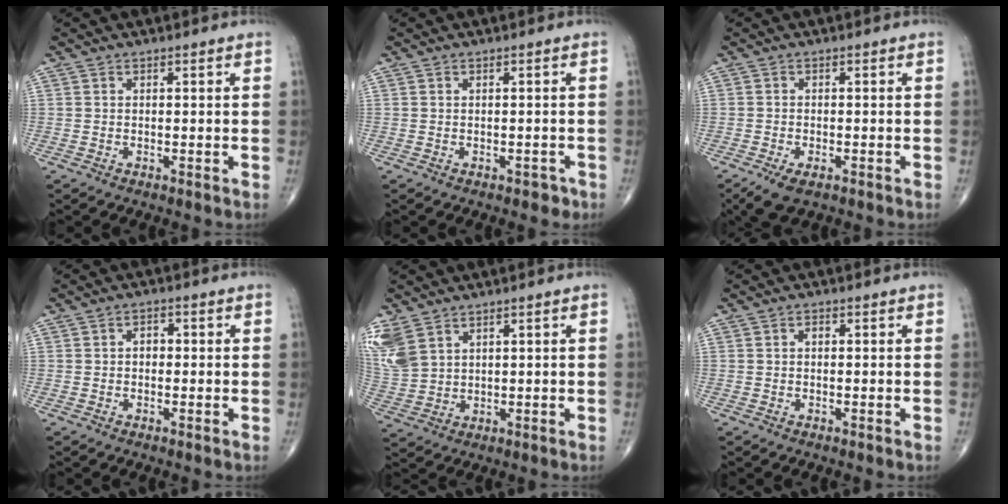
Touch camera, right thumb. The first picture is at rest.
{"total": 1.4, "force": [-0.7, 1.0, 0.5], "torque": [0.002, 0.005, -0.007]}
{"total": 4.4, "force": [-2.5, 2.0, 3.1], "torque": [-0.061, -0.004, -0.041]}
{"total": 2.1, "force": [0.0, 1.6, 1.4], "torque": [-0.009, 0.010, -0.005]}
{"total": 10.3, "force": [5.6, 6.5, 5.7], "torque": [-0.149, -0.008, 0.127]}
{"total": 0.9, "force": [0.0, 0.6, 0.6], "torque": [-0.005, 0.003, -0.002]}